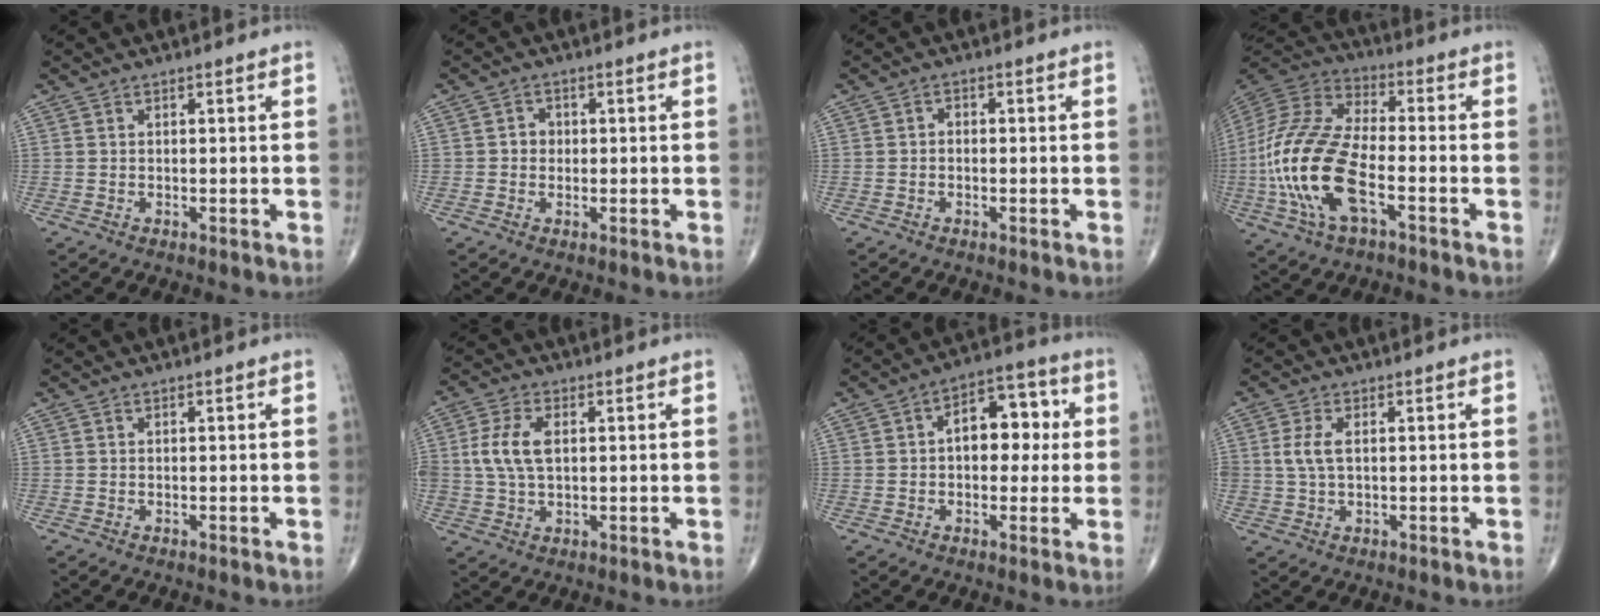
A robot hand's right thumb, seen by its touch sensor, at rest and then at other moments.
{"total": 2.3, "force": [-0.1, 2.1, 0.9], "torque": [0.002, 0.007, -0.005]}
{"total": 1.1, "force": [-0.3, 0.9, 0.6], "torque": [-0.001, 0.006, -0.010]}
{"total": 20.8, "force": [-5.7, 9.3, 17.7], "torque": [-0.393, 0.018, -0.107]}
{"total": 0.0}
{"total": 7.3, "force": [1.0, 4.2, 5.9], "torque": [-0.129, 0.005, 0.021]}
{"total": 10.4, "force": [1.2, 6.5, 8.1], "torque": [-0.079, 0.027, 0.009]}
{"total": 3.8, "force": [0.6, 2.0, 3.2], "torque": [-0.078, 0.004, 0.014]}